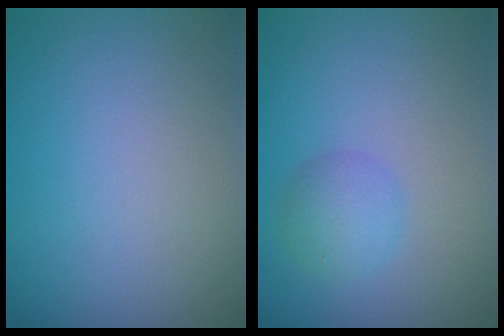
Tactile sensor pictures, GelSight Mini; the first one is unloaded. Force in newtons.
{"total": 2.2, "press": 2.2, "slide": 0.1}